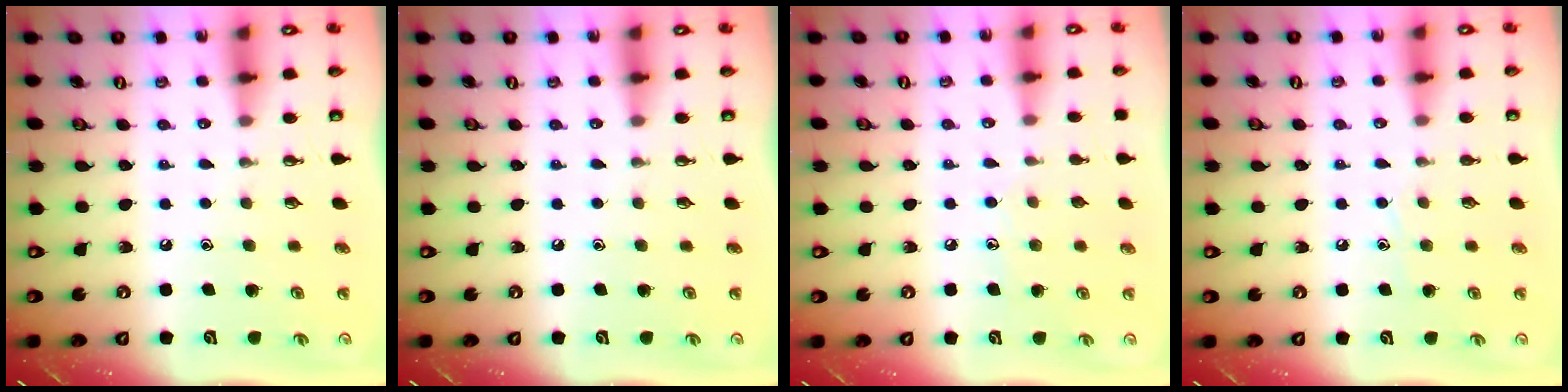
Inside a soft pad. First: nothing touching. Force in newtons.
{"total": 0.0}
{"total": 5.3, "press": 5.3, "slide": 0.5}
{"total": 5.5, "press": 5.5, "slide": 0.5}